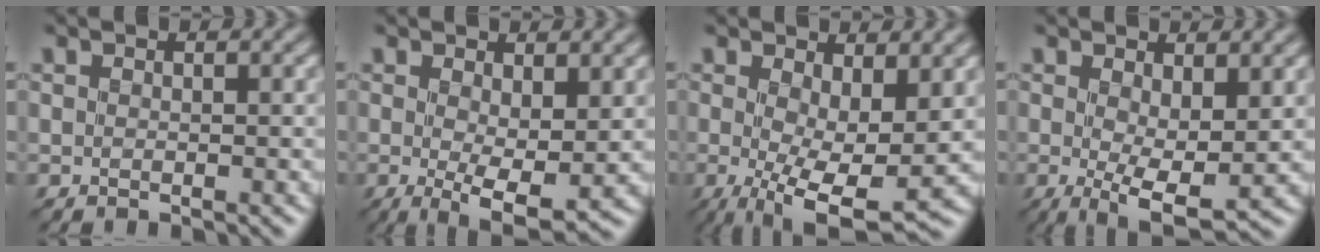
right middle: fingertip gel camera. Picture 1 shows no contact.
{"total": 4.9, "force": [0.2, 1.4, 4.7], "torque": [-0.079, -0.015, 0.005]}
{"total": 8.1, "force": [-0.2, 2.7, 7.7], "torque": [-0.126, -0.018, -0.002]}
{"total": 5.0, "force": [0.3, 1.5, 4.8], "torque": [-0.083, -0.014, 0.007]}